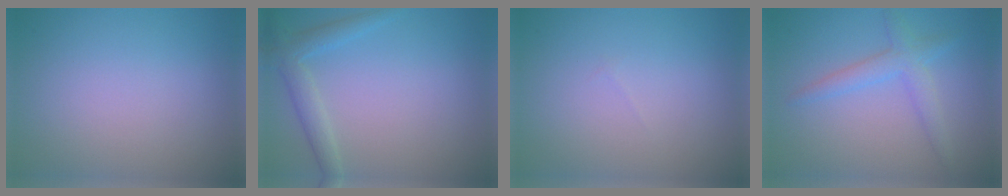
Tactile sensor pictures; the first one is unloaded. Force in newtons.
{"total": 2.4, "press": 2.4, "slide": 0.2}
{"total": 0.0}
{"total": 2.5, "press": 2.5, "slide": 0.1}